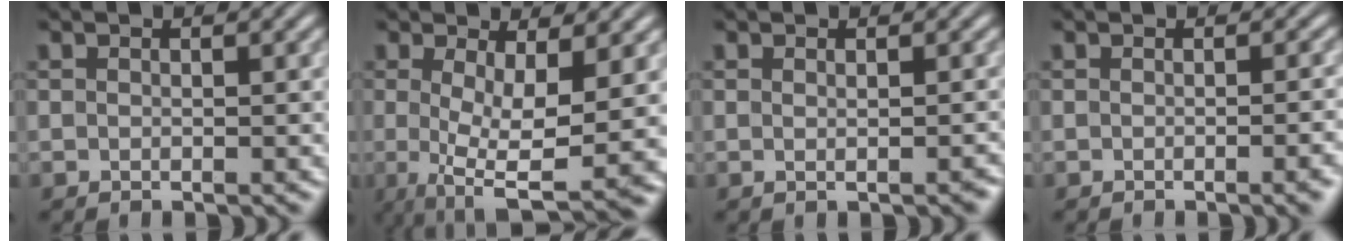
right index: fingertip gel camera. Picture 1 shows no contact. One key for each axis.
{"total": 8.7, "fx": -2.3, "fy": 3.0, "fz": 7.8, "tx": -0.131, "ty": -0.052, "tz": -0.010}
{"total": 0.8, "fx": -0.4, "fy": -0.3, "fz": 0.7, "tx": -0.006, "ty": -0.002, "tz": -0.005}
{"total": 1.4, "fx": -0.8, "fy": -0.2, "fz": 1.1, "tx": -0.012, "ty": 0.006, "tz": -0.015}